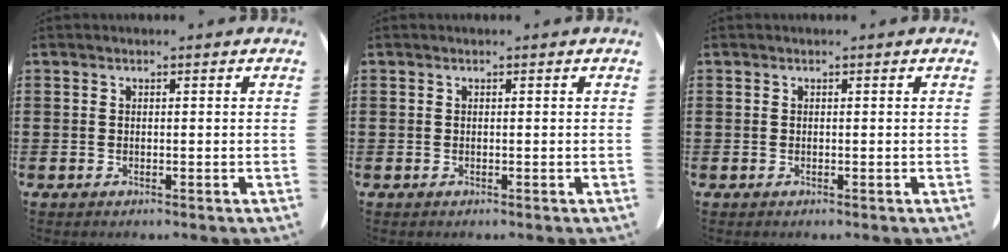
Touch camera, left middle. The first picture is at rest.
{"total": 0.0}
{"total": 0.0}